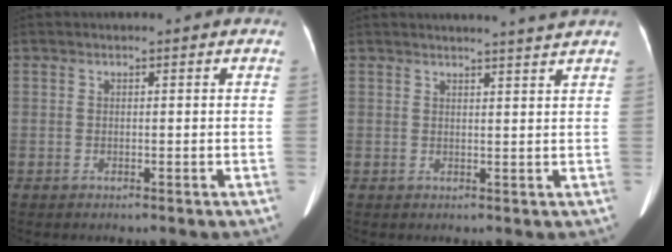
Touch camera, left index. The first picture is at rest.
{"total": 4.5, "force": [4.1, -1.3, 1.3], "torque": [-0.018, -0.005, 0.044]}